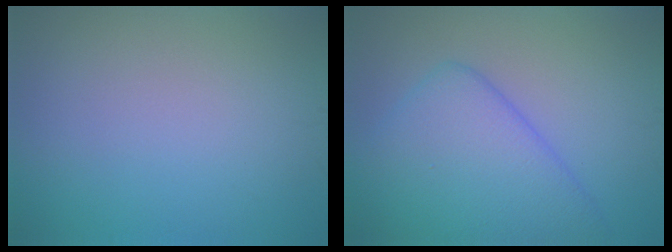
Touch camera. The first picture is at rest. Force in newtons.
{"total": 7.5, "press": 7.5, "slide": 0.3}